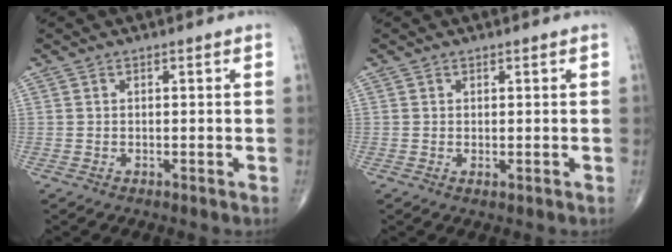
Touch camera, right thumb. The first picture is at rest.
{"total": 0.6, "force": [0.1, 0.2, 0.5], "torque": [-0.010, -0.003, 0.002]}